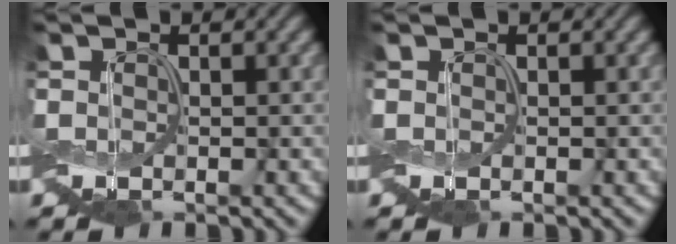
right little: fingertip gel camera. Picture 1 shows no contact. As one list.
[{"total": 0.0}]